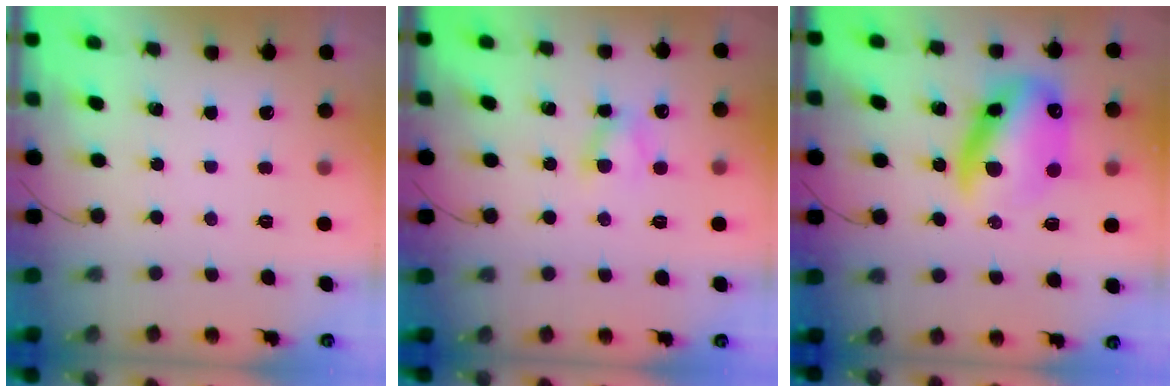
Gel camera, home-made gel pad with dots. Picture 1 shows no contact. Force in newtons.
{"total": 4.8, "press": 4.7, "slide": 1.2}
{"total": 16.8, "press": 16.3, "slide": 4.1}